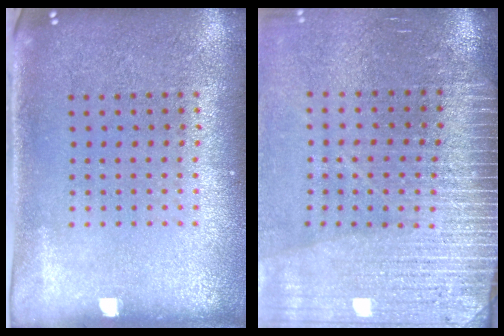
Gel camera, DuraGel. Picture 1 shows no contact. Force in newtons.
{"total": 3.7, "press": 3.2, "slide": 1.7}